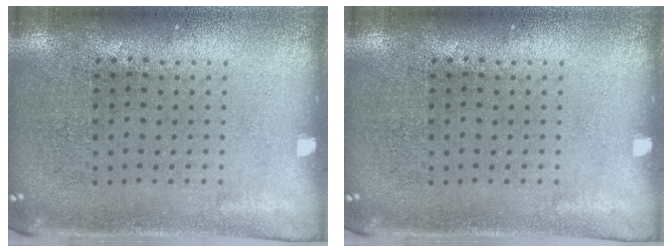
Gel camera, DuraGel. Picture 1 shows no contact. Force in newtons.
{"total": 0.0}